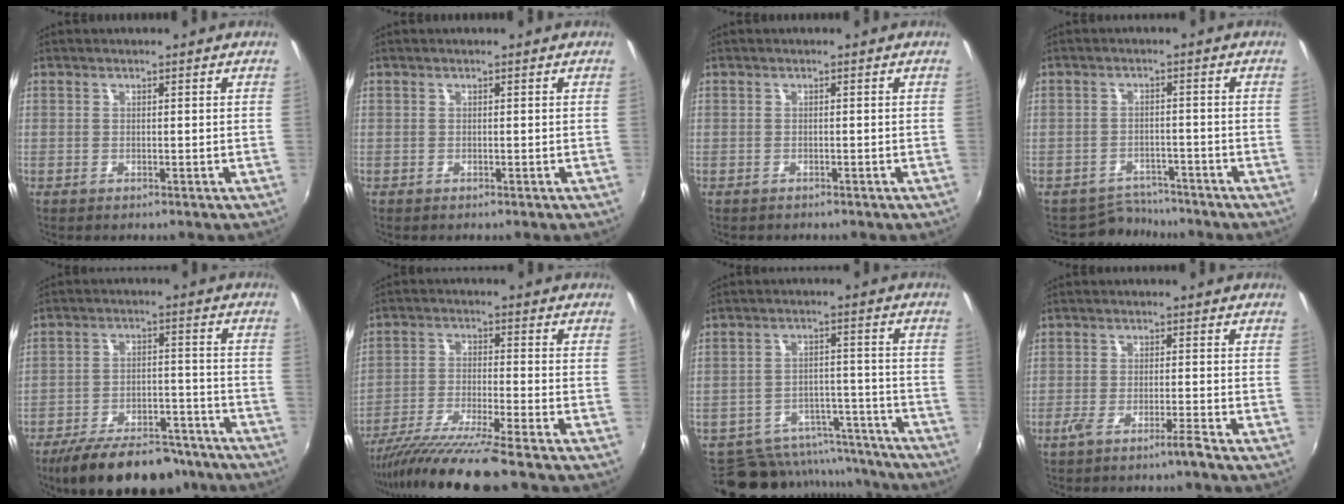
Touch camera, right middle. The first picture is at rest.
{"total": 0.0}
{"total": 0.7, "force": [-0.5, 0.4, -0.1], "torque": [-0.003, -0.001, -0.010]}
{"total": 4.6, "force": [-4.1, 1.8, -1.0], "torque": [0.008, 0.011, -0.066]}
{"total": 19.3, "force": [-15.7, 6.9, 8.9], "torque": [-0.165, -0.003, -0.219]}
{"total": 12.5, "force": [-10.5, -1.6, 6.6], "torque": [-0.136, -0.030, -0.190]}
{"total": 16.0, "force": [-13.7, 7.2, 4.1], "torque": [-0.091, 0.036, -0.171]}
{"total": 3.3, "force": [-2.5, -0.6, 2.0], "torque": [-0.050, -0.002, -0.048]}